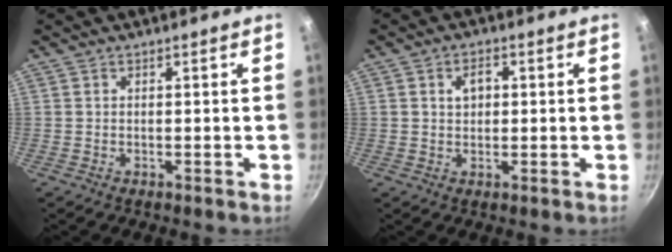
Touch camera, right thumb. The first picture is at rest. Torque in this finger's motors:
{"motor_torque": [-0.84, 0.31, 0.26, -0.23, 0.12]}